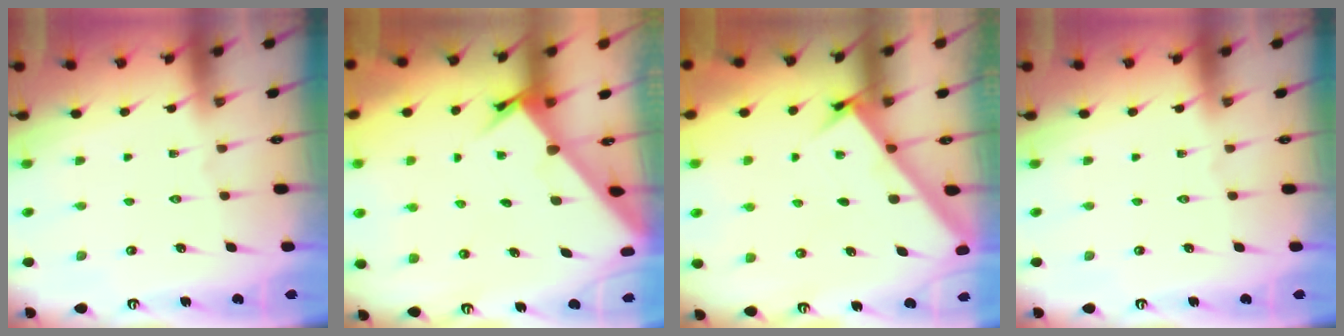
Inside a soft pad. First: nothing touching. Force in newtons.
{"total": 2.5, "press": 2.5, "slide": 0.2}
{"total": 3.1, "press": 3.1, "slide": 0.2}
{"total": 0.0}